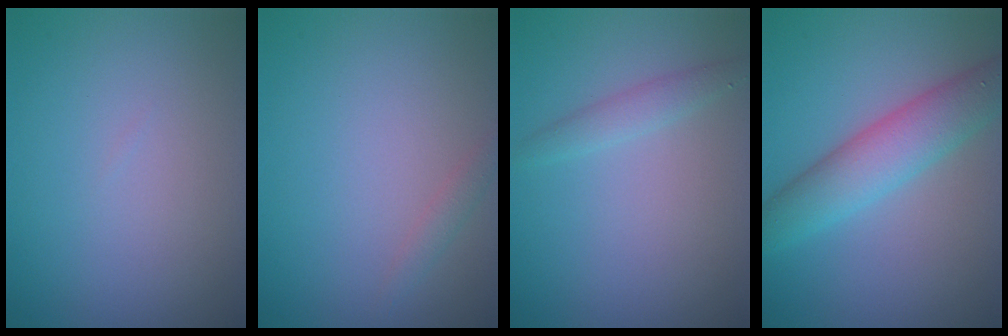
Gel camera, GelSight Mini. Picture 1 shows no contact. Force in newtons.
{"total": 1.0, "press": 1.0, "slide": 0.0}
{"total": 1.5, "press": 1.5, "slide": 0.1}
{"total": 5.4, "press": 5.4, "slide": 0.0}